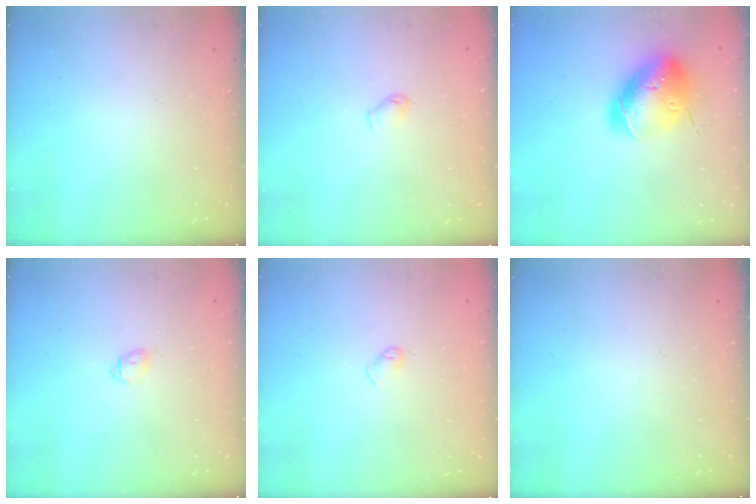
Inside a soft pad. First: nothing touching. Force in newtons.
{"total": 3.8, "press": 3.7, "slide": 0.7}
{"total": 18.2, "press": 18.0, "slide": 2.8}
{"total": 3.2, "press": 3.1, "slide": 0.8}
{"total": 3.5, "press": 3.5, "slide": 0.6}
{"total": 0.0}